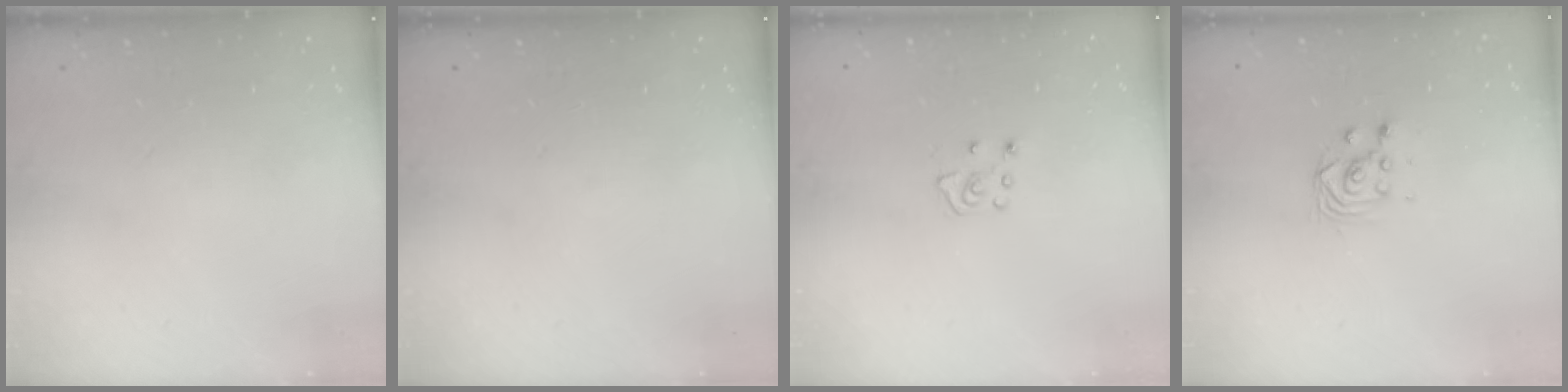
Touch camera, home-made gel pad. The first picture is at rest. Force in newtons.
{"total": 0.0}
{"total": 5.0, "press": 5.0, "slide": 0.5}
{"total": 3.0, "press": 3.0, "slide": 0.1}